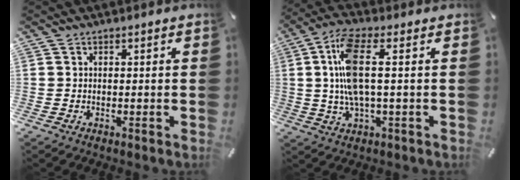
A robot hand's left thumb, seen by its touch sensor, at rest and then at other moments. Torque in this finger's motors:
{"motor_torque": [0.61, 0.42, 1.02, 0.37, 0.20]}